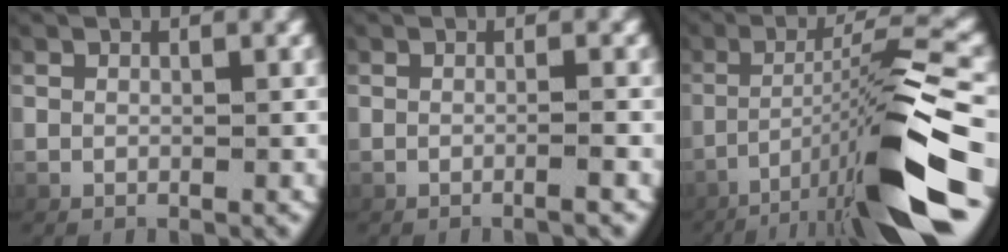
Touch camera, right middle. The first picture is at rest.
{"total": 1.1, "force": [-0.8, -0.3, 0.7], "torque": [-0.012, 0.005, -0.015]}
{"total": 10.1, "force": [-3.4, 1.0, 9.4], "torque": [-0.152, 0.004, -0.041]}